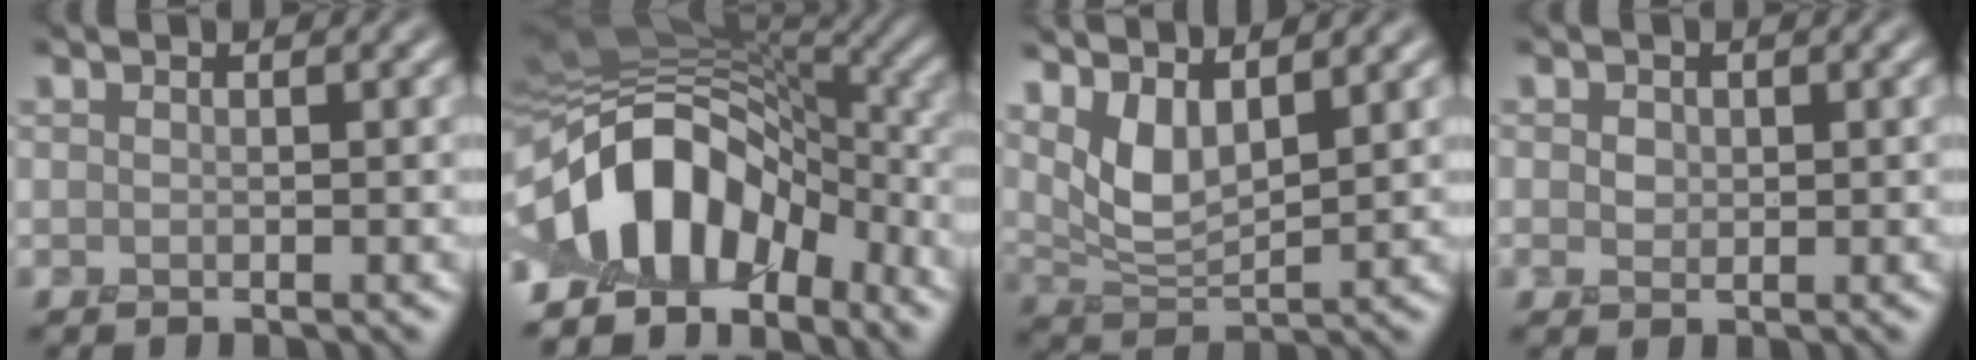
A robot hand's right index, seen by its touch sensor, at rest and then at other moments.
{"total": 9.7, "force": [-5.0, 5.1, 6.5], "torque": [-0.096, 0.025, -0.100]}
{"total": 3.9, "force": [2.4, 1.2, 2.8], "torque": [-0.068, -0.010, 0.055]}
{"total": 1.7, "force": [0.9, 1.2, 0.8], "torque": [-0.018, 0.009, 0.014]}